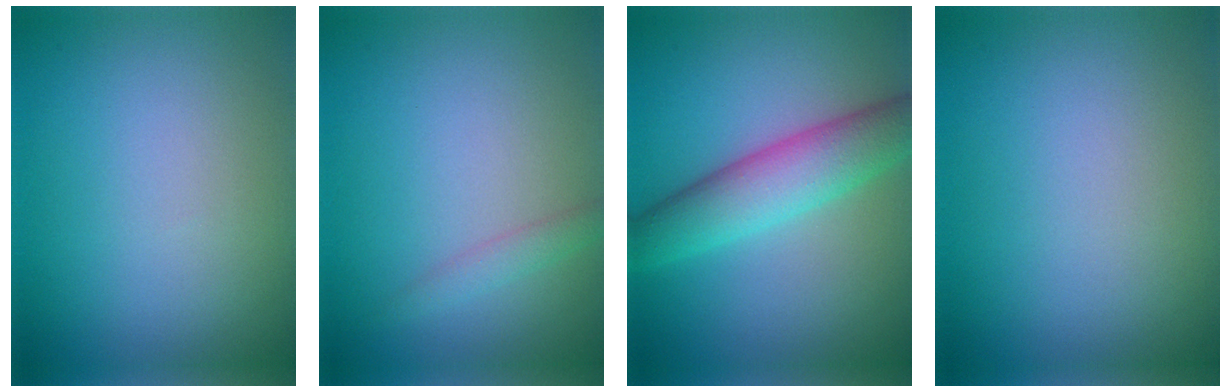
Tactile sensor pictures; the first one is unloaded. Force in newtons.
{"total": 1.3, "press": 1.3, "slide": 0.1}
{"total": 5.6, "press": 5.6, "slide": 0.3}
{"total": 0.0}